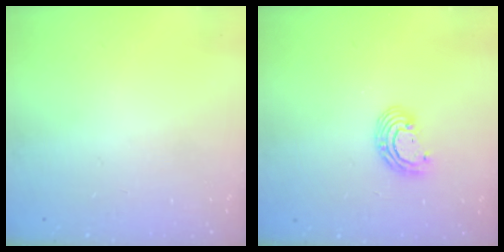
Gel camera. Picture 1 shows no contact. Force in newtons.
{"total": 7.2, "press": 7.2, "slide": 1.0}